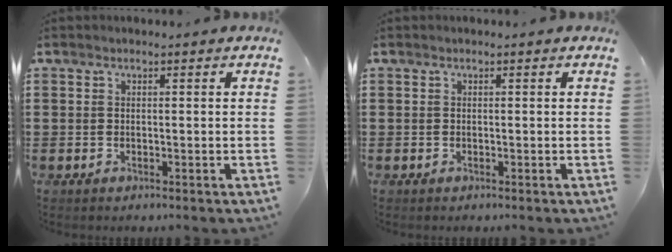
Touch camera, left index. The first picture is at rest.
{"total": 0.0}